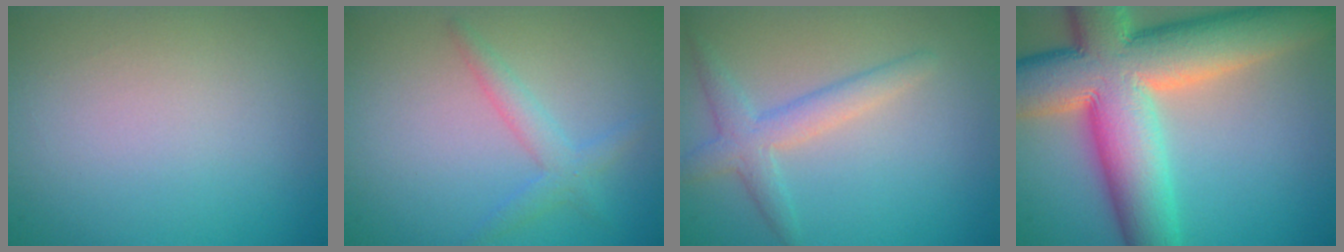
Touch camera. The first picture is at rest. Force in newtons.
{"total": 2.1, "press": 2.1, "slide": 0.0}
{"total": 3.0, "press": 3.0, "slide": 0.1}
{"total": 14.6, "press": 14.6, "slide": 1.0}